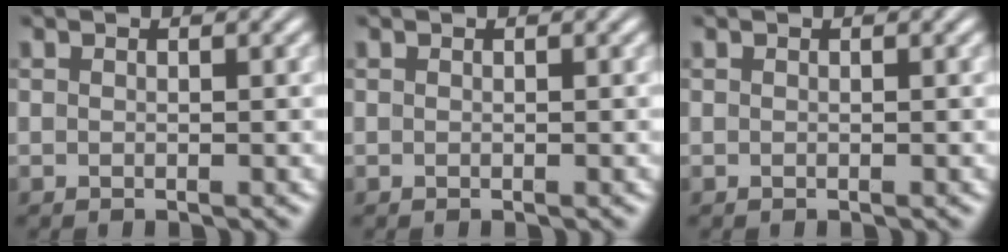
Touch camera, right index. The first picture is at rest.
{"total": 0.0}
{"total": 0.0}